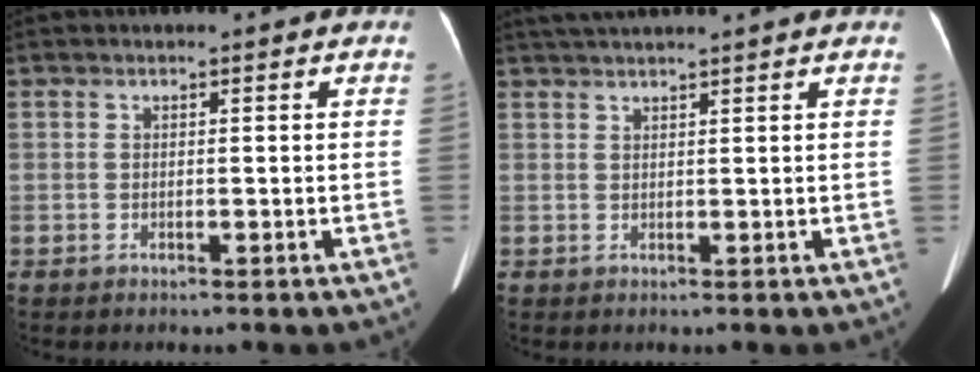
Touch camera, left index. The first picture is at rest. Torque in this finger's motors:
{"motor_torque": [0.69, -0.94, 0.08, 0.12]}